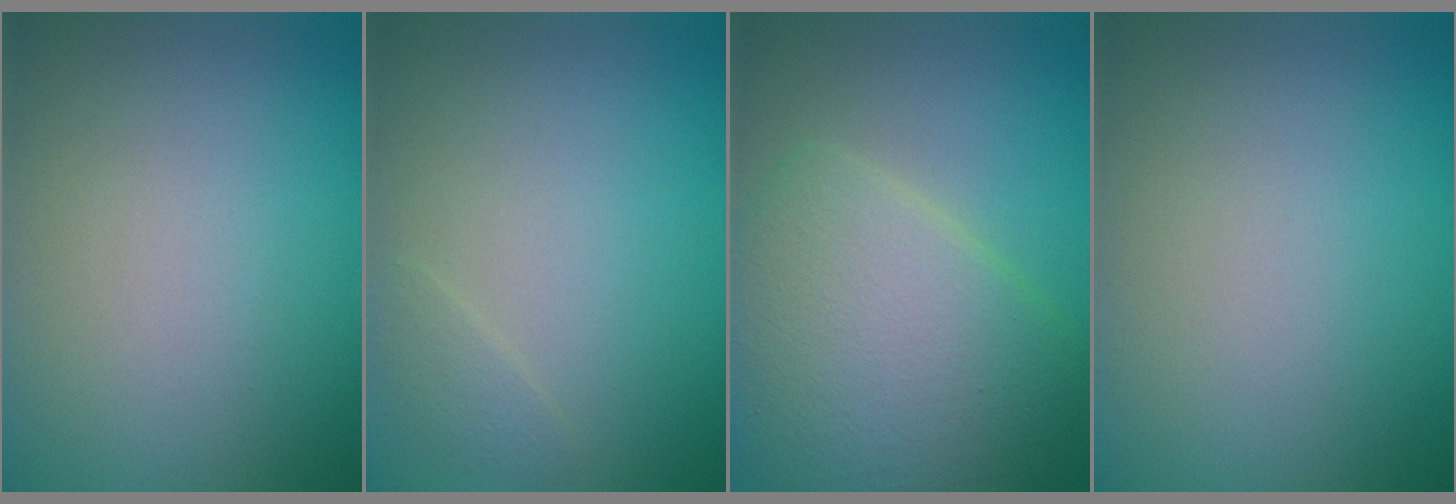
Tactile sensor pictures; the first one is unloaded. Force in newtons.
{"total": 0.9, "press": 0.9, "slide": 0.0}
{"total": 7.7, "press": 7.7, "slide": 0.4}
{"total": 0.0}